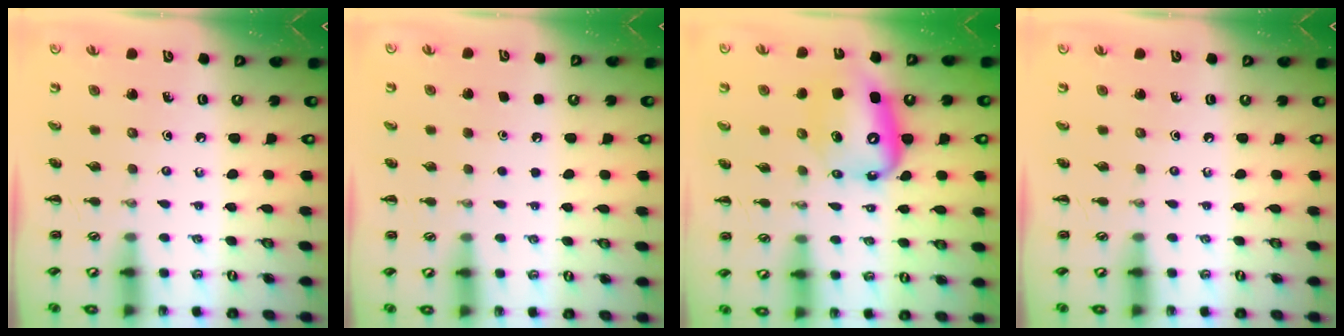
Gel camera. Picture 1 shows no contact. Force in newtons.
{"total": 1.8, "press": 1.8, "slide": 0.1}
{"total": 10.2, "press": 9.9, "slide": 2.7}
{"total": 0.0}